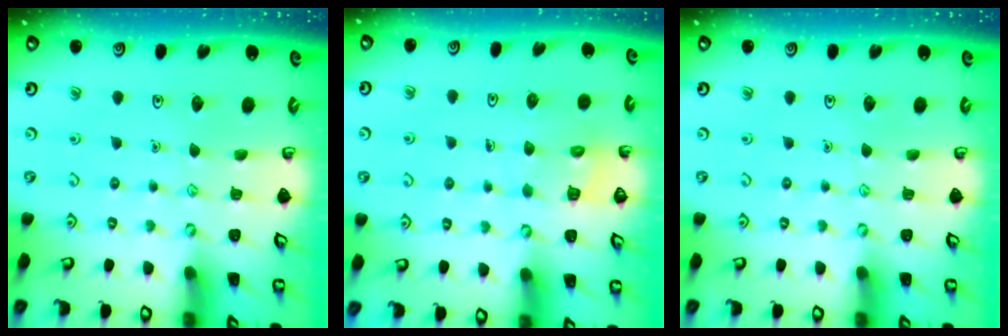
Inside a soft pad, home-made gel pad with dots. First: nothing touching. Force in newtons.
{"total": 5.5, "press": 5.5, "slide": 0.4}
{"total": 0.0}